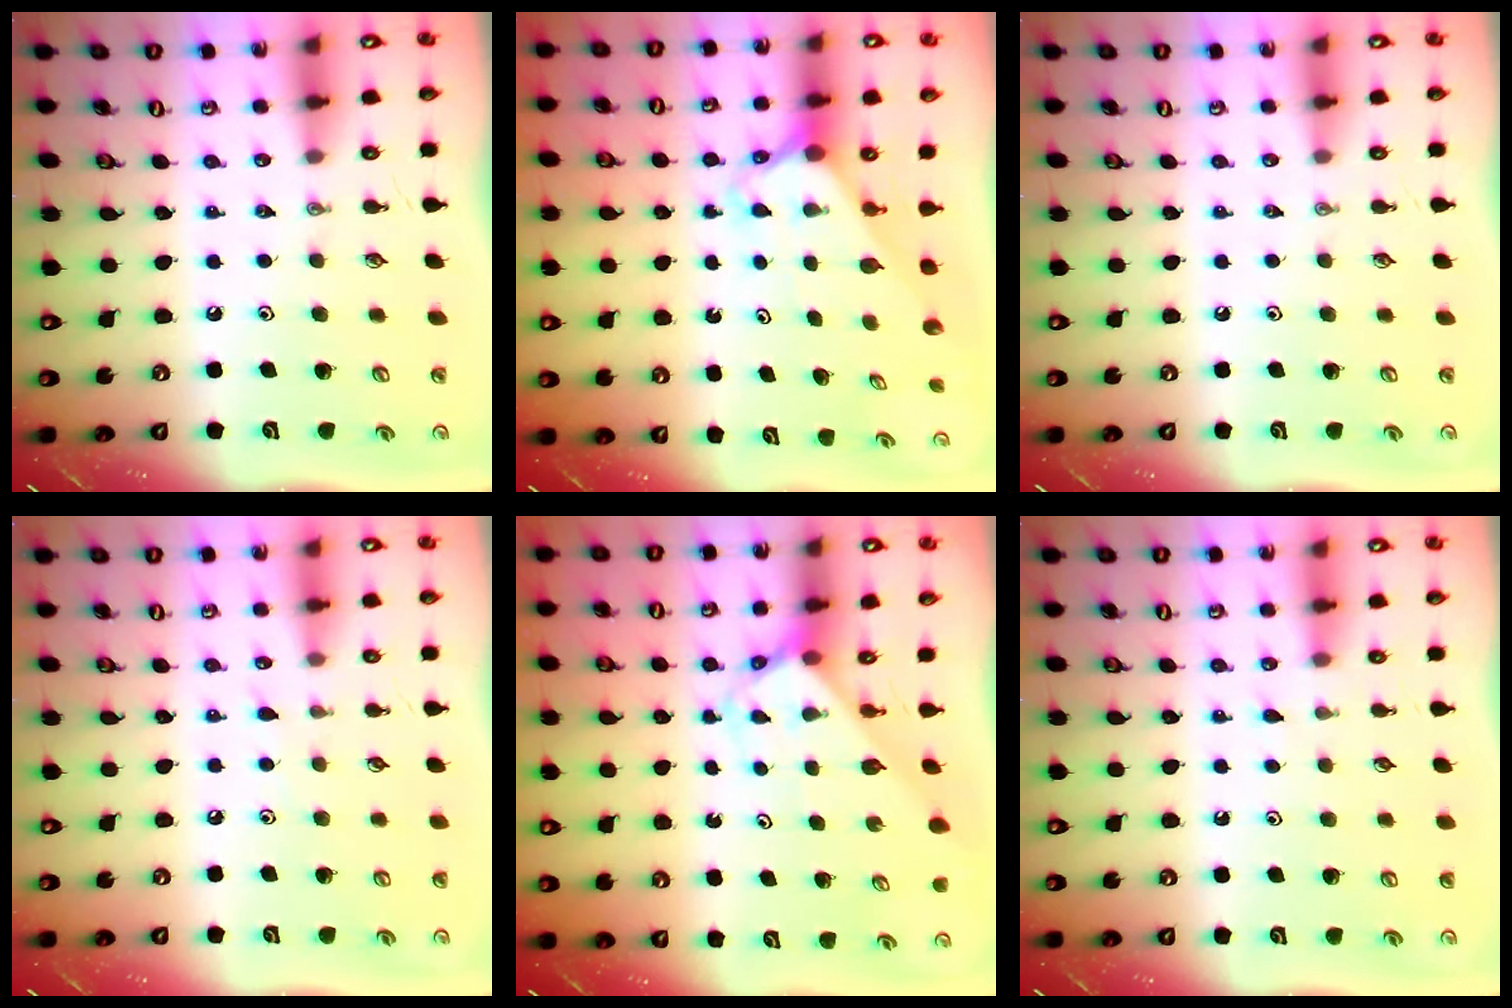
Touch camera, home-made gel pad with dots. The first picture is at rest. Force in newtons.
{"total": 2.3, "press": 2.3, "slide": 0.2}
{"total": 0.0}
{"total": 3.5, "press": 3.5, "slide": 0.4}
{"total": 2.9, "press": 2.9, "slide": 0.1}
{"total": 2.8, "press": 2.7, "slide": 0.3}